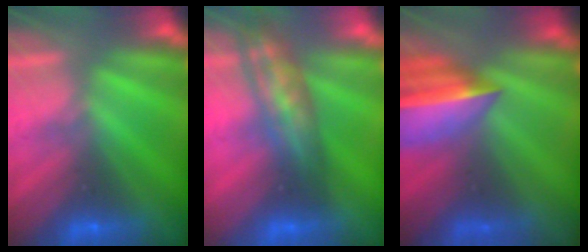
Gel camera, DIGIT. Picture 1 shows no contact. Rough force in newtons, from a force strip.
{"total": 3.0}
{"total": 7.4}